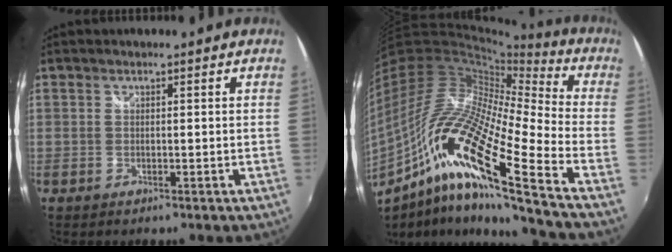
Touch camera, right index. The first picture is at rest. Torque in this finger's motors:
{"motor_torque": [0.59, -0.86, 0.41, 0.11]}